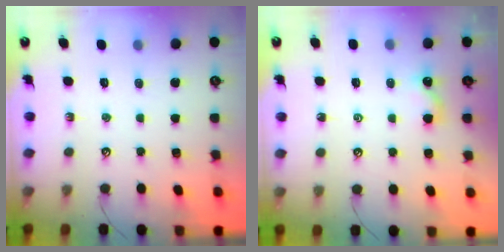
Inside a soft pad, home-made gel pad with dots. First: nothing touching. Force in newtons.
{"total": 3.7, "press": 3.6, "slide": 0.7}